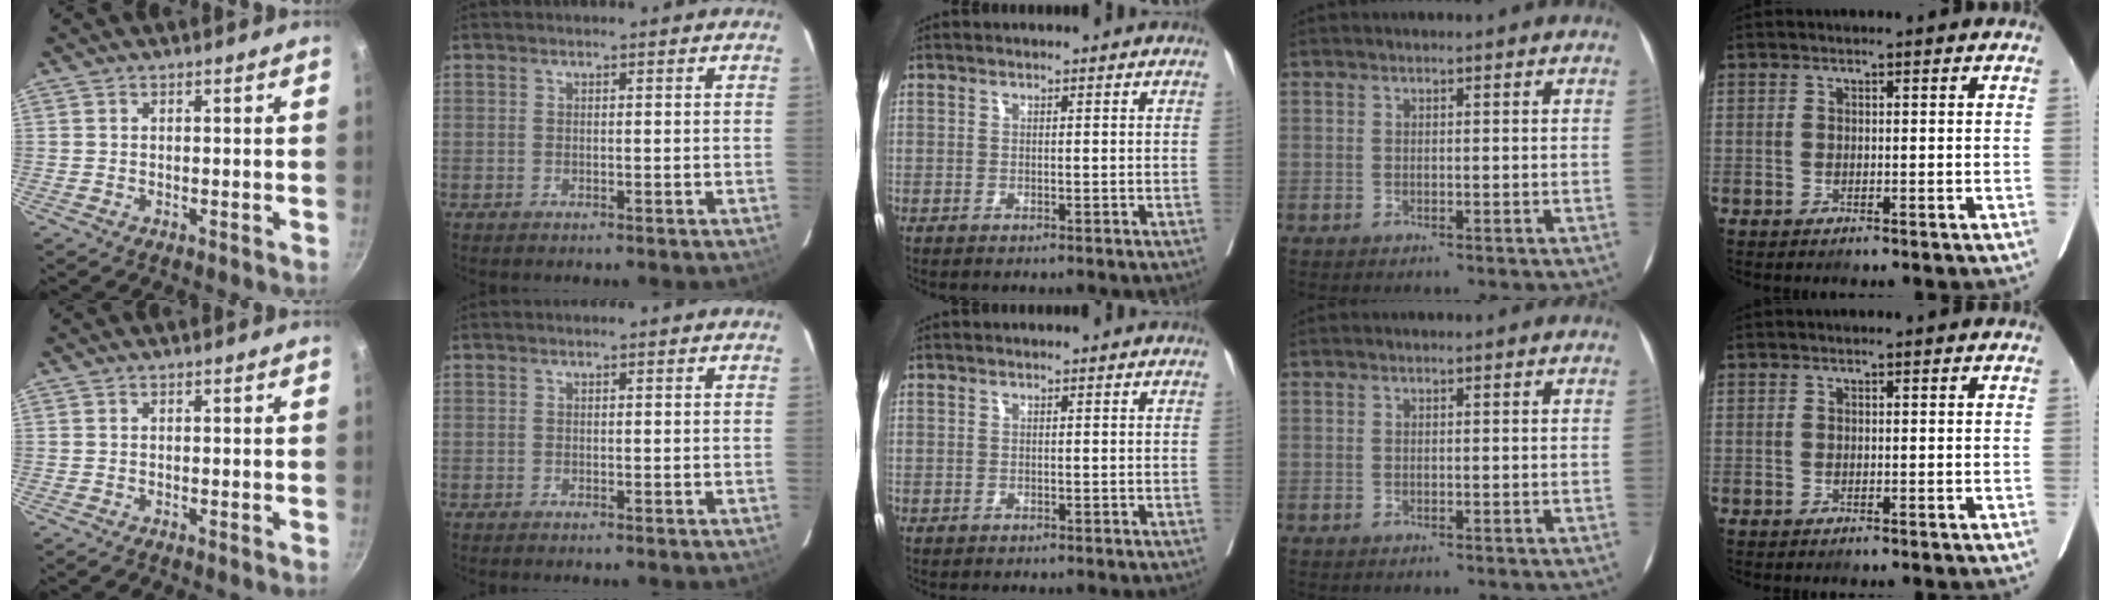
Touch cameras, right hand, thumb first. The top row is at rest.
{"thumb": {"total": 0.8, "force": [-0.4, 0.2, 0.6], "torque": [-0.011, -0.003, -0.010]}}